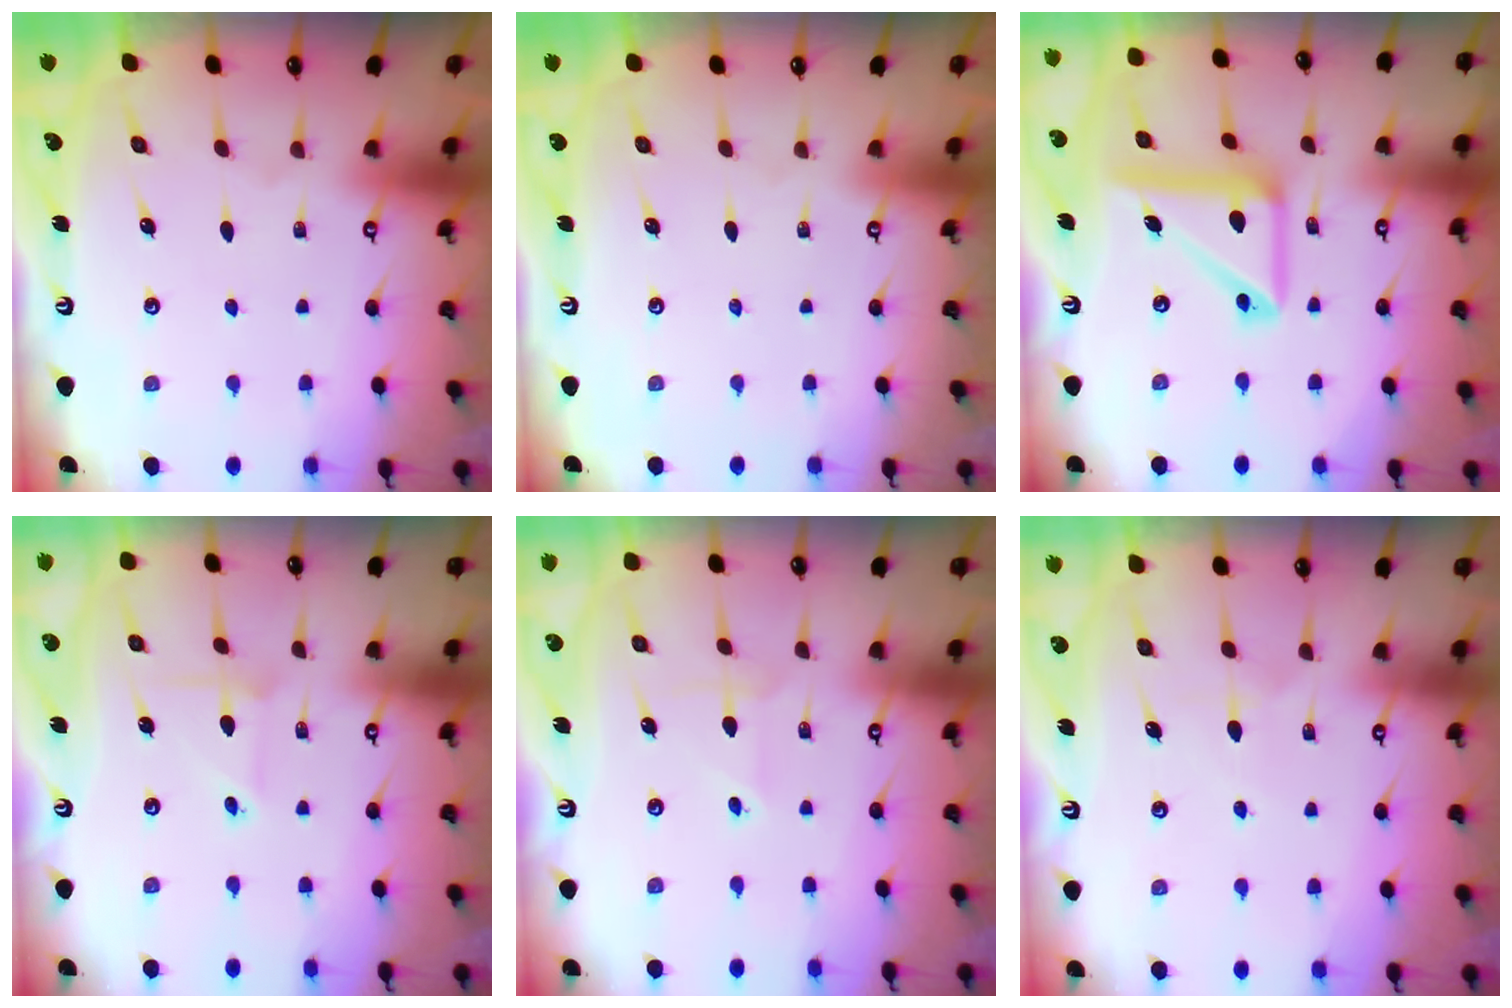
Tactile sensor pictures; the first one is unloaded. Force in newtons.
{"total": 0.0}
{"total": 14.1, "press": 14.0, "slide": 1.8}
{"total": 2.1, "press": 2.1, "slide": 0.1}
{"total": 4.1, "press": 4.1, "slide": 0.1}
{"total": 4.7, "press": 4.6, "slide": 0.7}